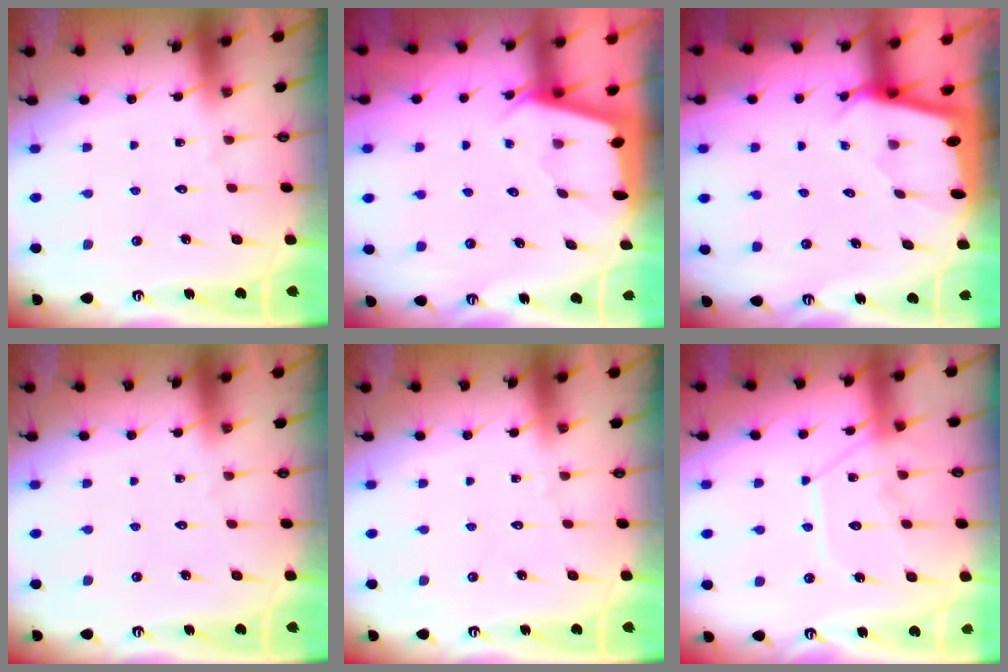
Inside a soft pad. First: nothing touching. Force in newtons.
{"total": 2.1, "press": 2.1, "slide": 0.3}
{"total": 1.4, "press": 1.4, "slide": 0.1}
{"total": 0.0}
{"total": 0.0}
{"total": 12.7, "press": 12.6, "slide": 1.2}